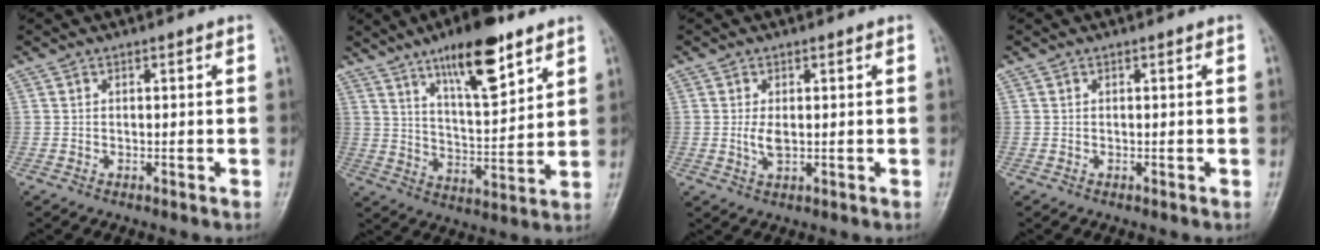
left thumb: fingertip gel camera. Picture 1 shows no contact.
{"total": 14.8, "force": [9.2, 4.4, 10.6], "torque": [-0.149, -0.051, 0.155]}
{"total": 2.7, "force": [0.1, 1.3, 2.4], "torque": [-0.049, -0.007, 0.004]}
{"total": 0.0}